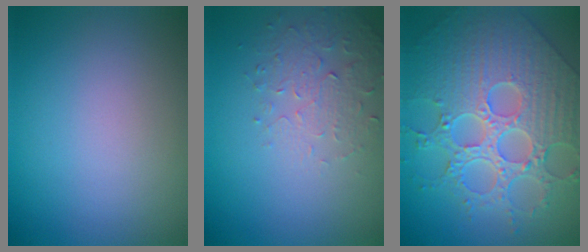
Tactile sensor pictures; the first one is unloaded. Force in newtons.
{"total": 1.9, "press": 1.5, "slide": 1.1}
{"total": 9.4, "press": 7.1, "slide": 6.3}